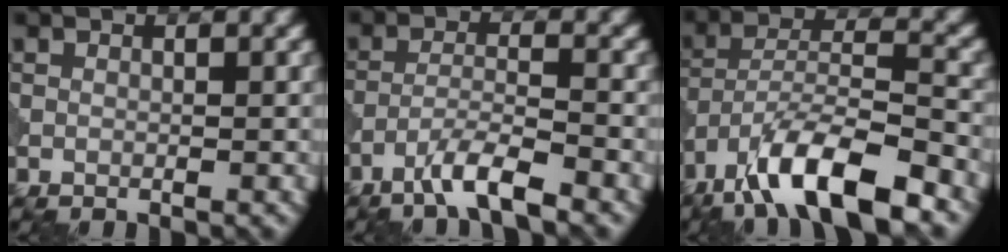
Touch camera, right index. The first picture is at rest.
{"total": 4.2, "force": [-3.1, 0.4, 2.9], "torque": [-0.053, 0.006, -0.067]}
{"total": 10.4, "force": [-7.0, 2.8, 7.2], "torque": [-0.125, 0.010, -0.133]}